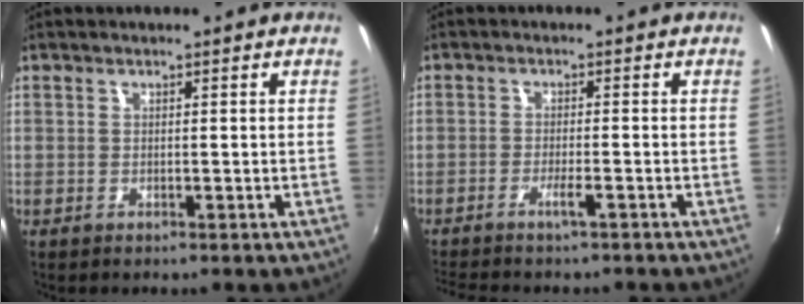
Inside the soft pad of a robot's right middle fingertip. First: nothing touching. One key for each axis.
{"total": 4.9, "fx": -4.1, "fy": 0.1, "fz": 2.7, "tx": -0.064, "ty": -0.005, "tz": -0.072}